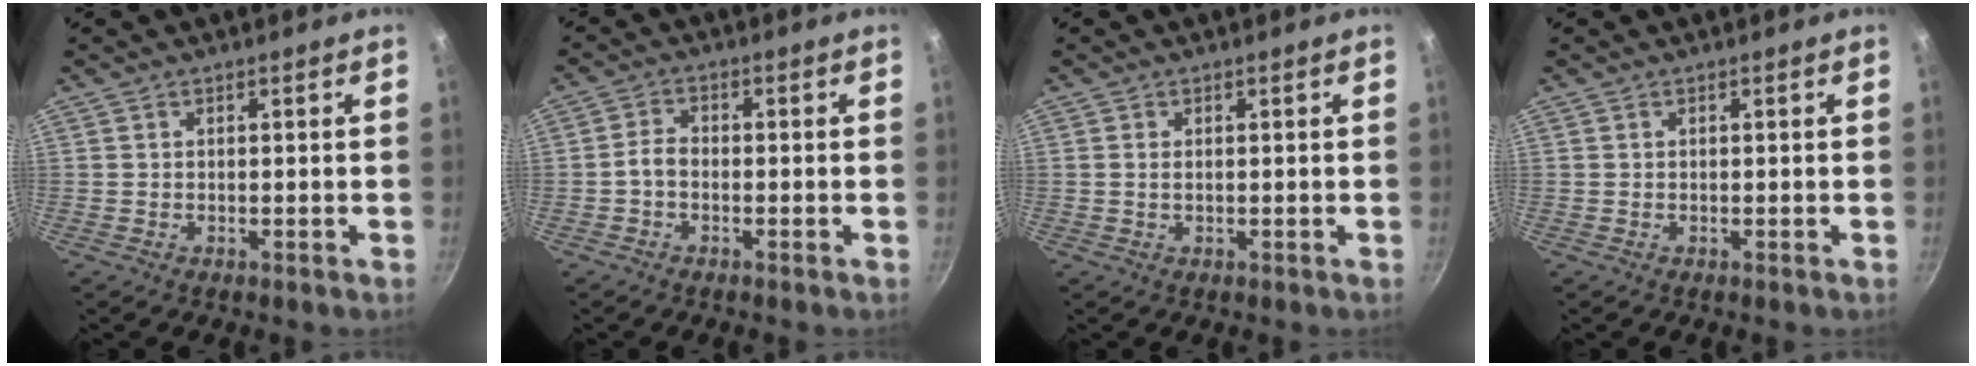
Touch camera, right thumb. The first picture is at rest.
{"total": 3.1, "force": [-0.9, 2.0, 2.1], "torque": [-0.037, 0.015, -0.024]}
{"total": 0.7, "force": [0.2, 0.4, 0.6], "torque": [-0.014, 0.001, 0.006]}
{"total": 0.0}